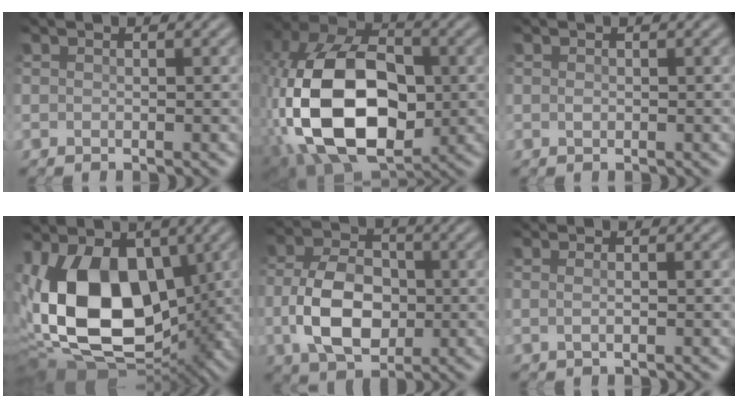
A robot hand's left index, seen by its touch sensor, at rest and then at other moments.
{"total": 16.3, "force": [-2.5, 10.2, 12.5], "torque": [-0.256, 0.008, -0.056]}
{"total": 0.5, "force": [0.1, 0.3, 0.4], "torque": [-0.003, -0.001, -0.003]}
{"total": 15.2, "force": [-0.3, 9.1, 12.2], "torque": [-0.228, -0.012, -0.019]}
{"total": 7.1, "force": [-1.1, 4.6, 5.4], "torque": [-0.117, 0.004, -0.022]}
{"total": 0.8, "force": [0.0, -0.1, 0.8], "torque": [-0.027, 0.003, 0.001]}